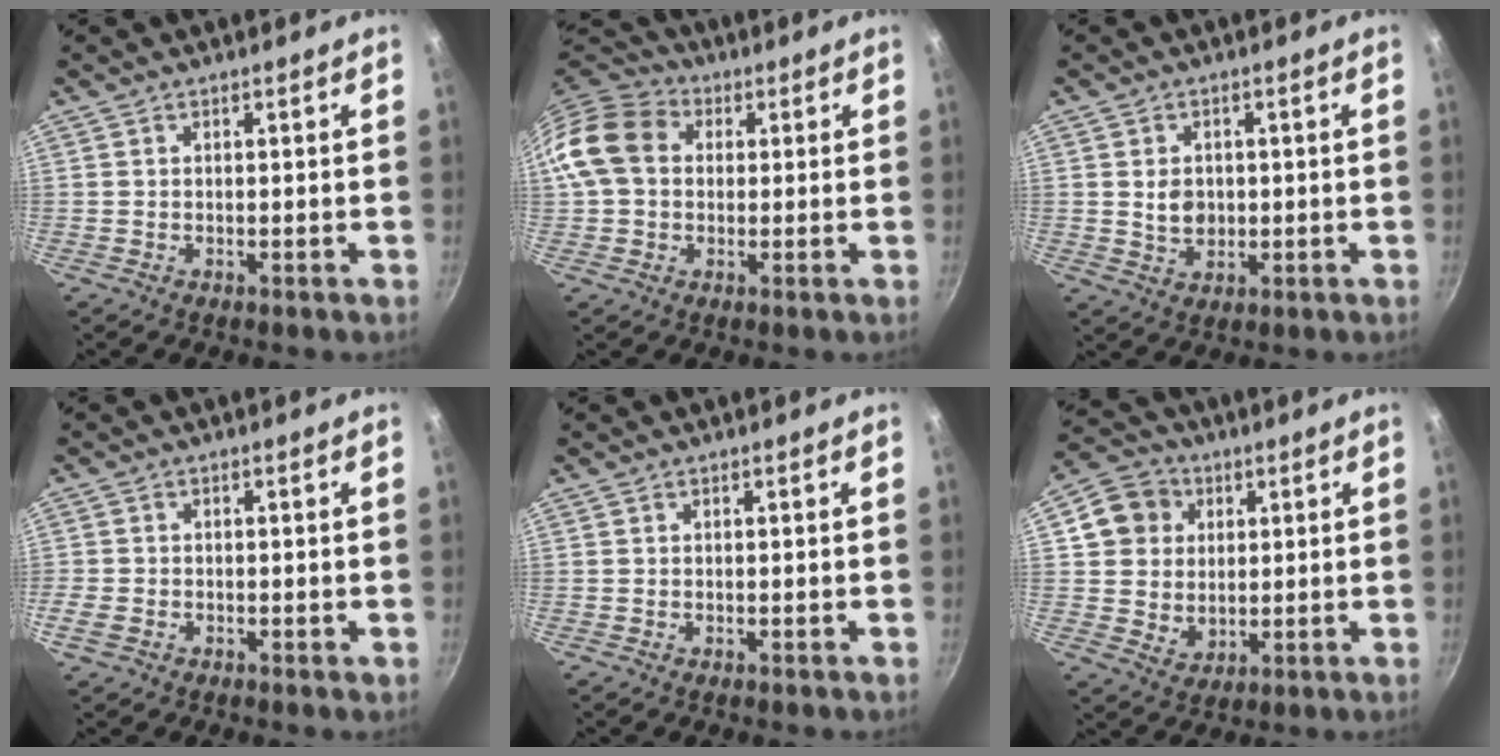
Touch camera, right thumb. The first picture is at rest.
{"total": 12.3, "force": [1.6, 9.9, 7.2], "torque": [-0.113, 0.026, 0.012]}
{"total": 4.7, "force": [0.2, 3.7, 2.9], "torque": [-0.036, -0.001, 0.008]}
{"total": 3.0, "force": [-1.2, 2.2, 1.7], "torque": [-0.037, 0.000, -0.023]}
{"total": 0.0}
{"total": 10.9, "force": [3.1, 9.5, 4.2], "torque": [-0.037, -0.002, 0.054]}